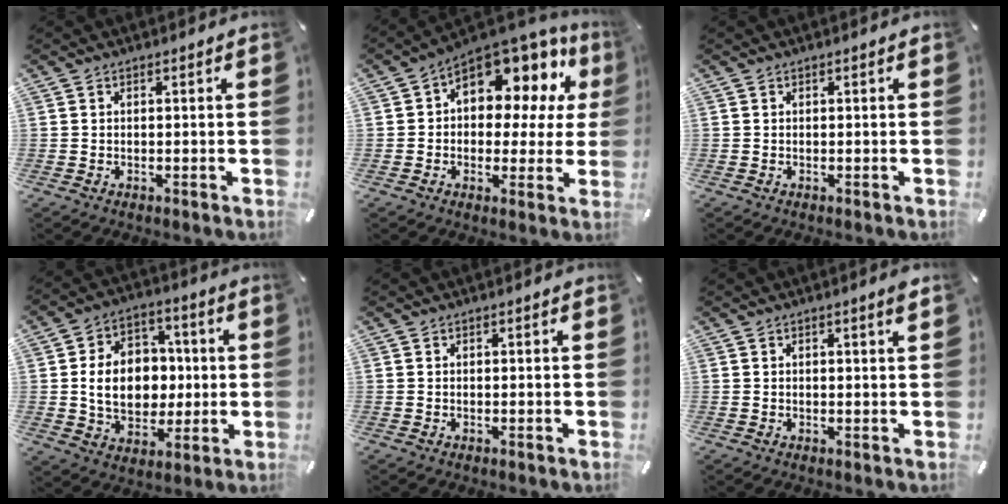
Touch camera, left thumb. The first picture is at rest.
{"total": 11.4, "force": [6.2, 7.0, 6.5], "torque": [-0.096, -0.062, 0.110]}
{"total": 0.0}
{"total": 13.3, "force": [-0.1, 10.8, 7.8], "torque": [-0.148, 0.014, 0.002]}
{"total": 0.0}
{"total": 1.6, "force": [0.7, 0.2, 1.5], "torque": [-0.021, -0.001, 0.009]}